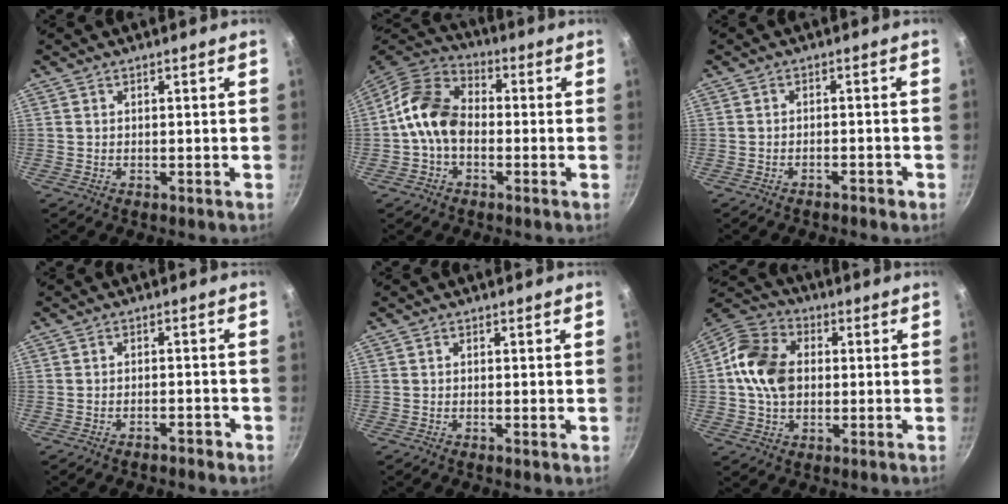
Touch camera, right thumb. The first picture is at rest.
{"total": 11.1, "force": [-1.5, 8.0, 7.6], "torque": [-0.114, 0.033, -0.051]}
{"total": 1.7, "force": [-1.4, 0.4, 0.8], "torque": [-0.010, 0.020, -0.016]}
{"total": 2.0, "force": [-1.7, 0.5, 1.0], "torque": [-0.010, 0.023, -0.019]}
{"total": 0.8, "force": [-0.1, -0.1, 0.7], "torque": [-0.016, -0.001, -0.005]}
{"total": 12.7, "force": [0.8, 9.5, 8.5], "torque": [-0.135, 0.016, -0.002]}